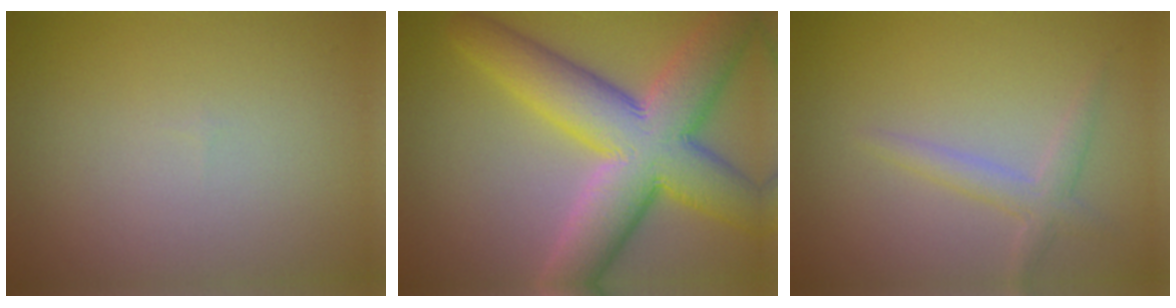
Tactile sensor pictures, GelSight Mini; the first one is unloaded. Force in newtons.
{"total": 11.6, "press": 11.5, "slide": 0.5}
{"total": 1.9, "press": 1.9, "slide": 0.1}